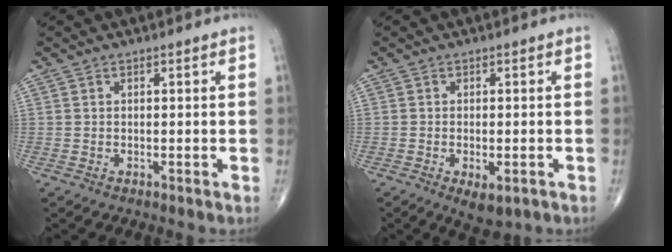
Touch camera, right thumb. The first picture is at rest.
{"total": 4.6, "force": [-1.8, 2.0, 3.7], "torque": [-0.055, -0.004, -0.020]}